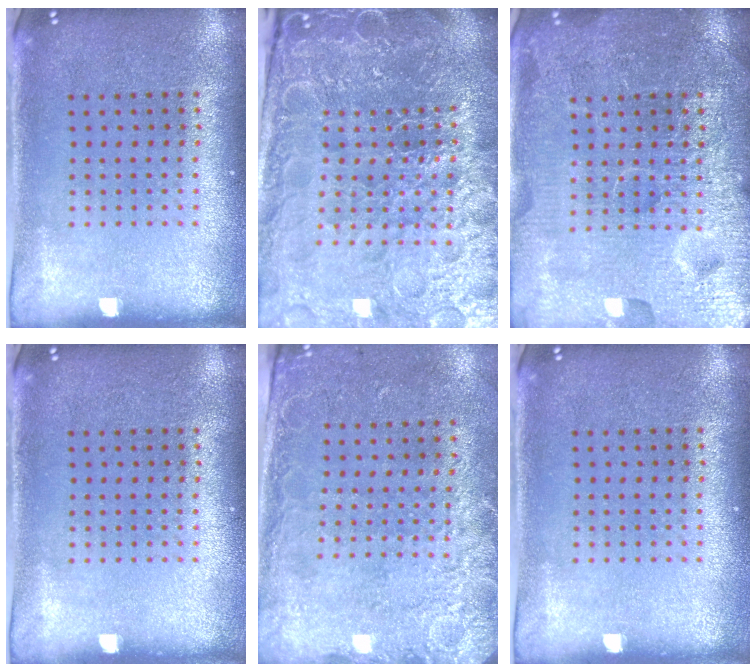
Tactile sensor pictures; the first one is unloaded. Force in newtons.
{"total": 6.5, "press": 5.7, "slide": 3.1}
{"total": 6.9, "press": 6.9, "slide": 0.9}
{"total": 0.0}
{"total": 2.5, "press": 1.9, "slide": 1.6}
{"total": 0.0}